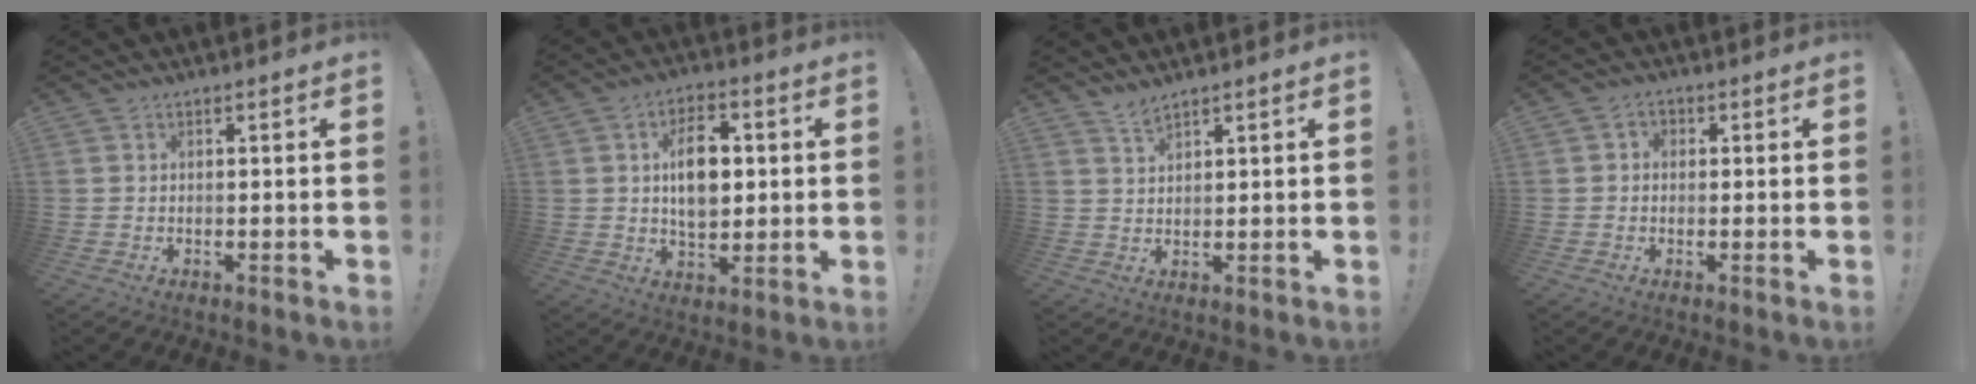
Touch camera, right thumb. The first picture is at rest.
{"total": 11.9, "force": [1.7, 7.8, 8.9], "torque": [-0.134, 0.003, 0.025]}
{"total": 2.9, "force": [2.7, 0.6, 1.0], "torque": [-0.015, -0.016, 0.048]}
{"total": 2.2, "force": [-0.4, 1.8, 1.1], "torque": [-0.014, 0.005, -0.008]}